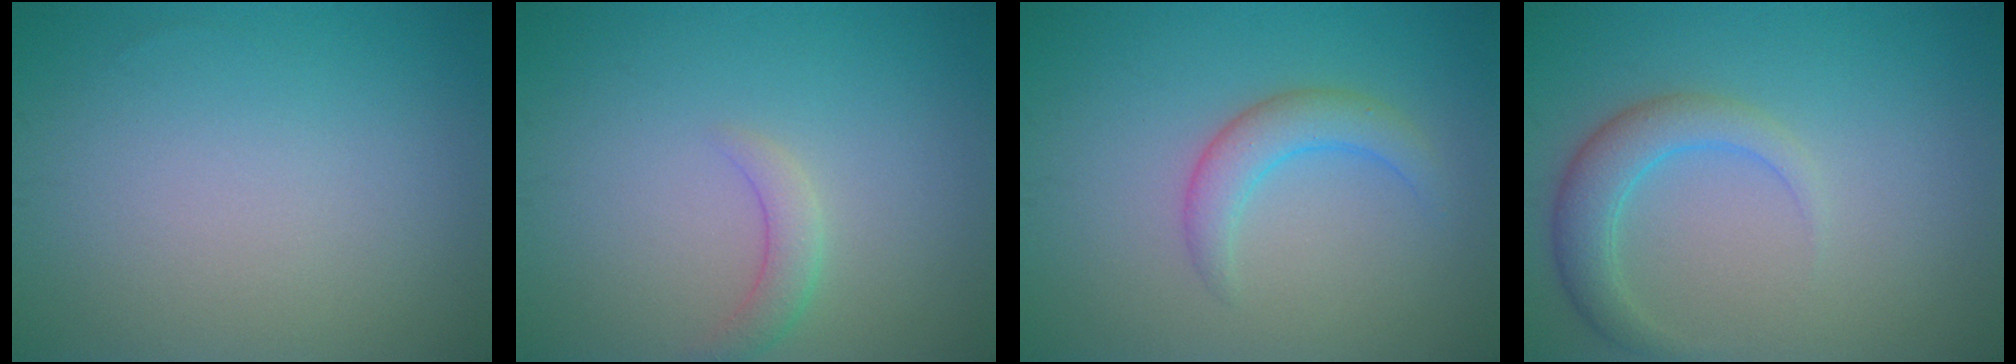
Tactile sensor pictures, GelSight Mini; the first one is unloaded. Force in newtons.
{"total": 1.8, "press": 1.8, "slide": 0.1}
{"total": 2.8, "press": 2.8, "slide": 0.2}
{"total": 3.2, "press": 3.2, "slide": 0.0}